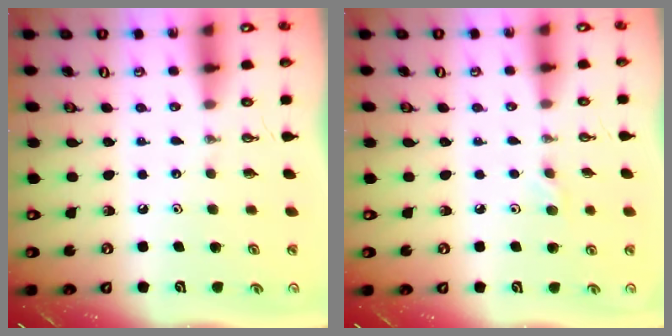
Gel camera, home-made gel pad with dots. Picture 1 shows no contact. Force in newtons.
{"total": 3.5, "press": 3.4, "slide": 0.9}